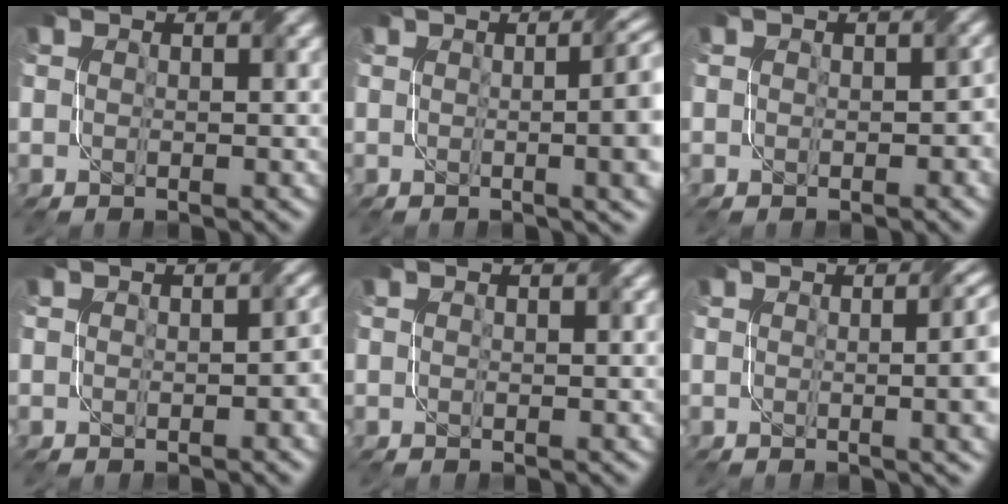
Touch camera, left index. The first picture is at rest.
{"total": 9.5, "force": [0.5, 4.1, 8.6], "torque": [-0.045, 0.018, -0.003]}
{"total": 1.6, "force": [-0.1, 1.1, 1.2], "torque": [-0.014, -0.002, -0.002]}
{"total": 1.6, "force": [-0.3, 0.7, 1.4], "torque": [-0.018, 0.000, -0.003]}
{"total": 0.0}
{"total": 7.8, "force": [0.2, 3.3, 7.0], "torque": [-0.032, 0.017, 0.000]}